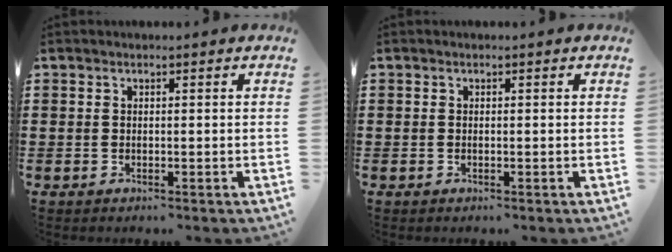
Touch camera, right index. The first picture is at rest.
{"total": 0.0}